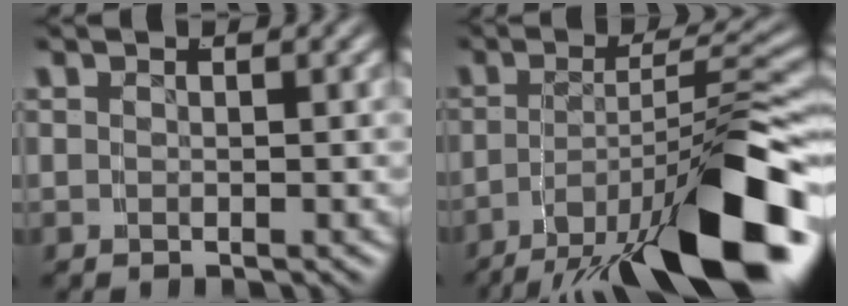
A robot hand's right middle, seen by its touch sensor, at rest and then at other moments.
{"total": 12.2, "force": [-6.0, 3.3, 10.0], "torque": [-0.140, 0.000, -0.087]}